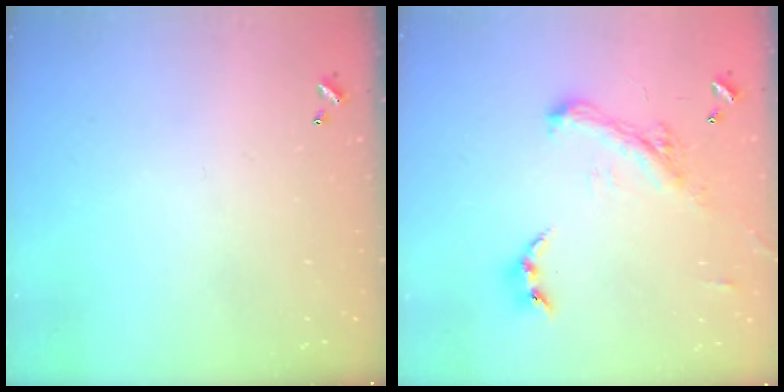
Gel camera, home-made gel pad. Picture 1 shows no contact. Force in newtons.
{"total": 2.5, "press": 2.4, "slide": 0.5}